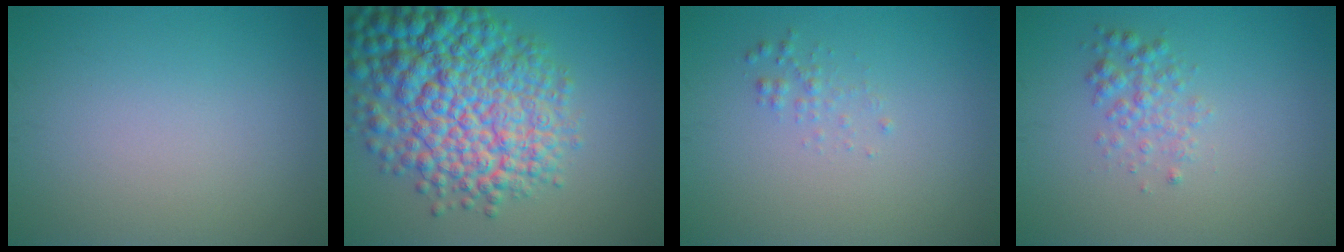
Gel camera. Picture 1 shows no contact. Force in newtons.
{"total": 11.6, "press": 11.6, "slide": 0.2}
{"total": 0.9, "press": 0.9, "slide": 0.1}
{"total": 1.9, "press": 1.9, "slide": 0.0}